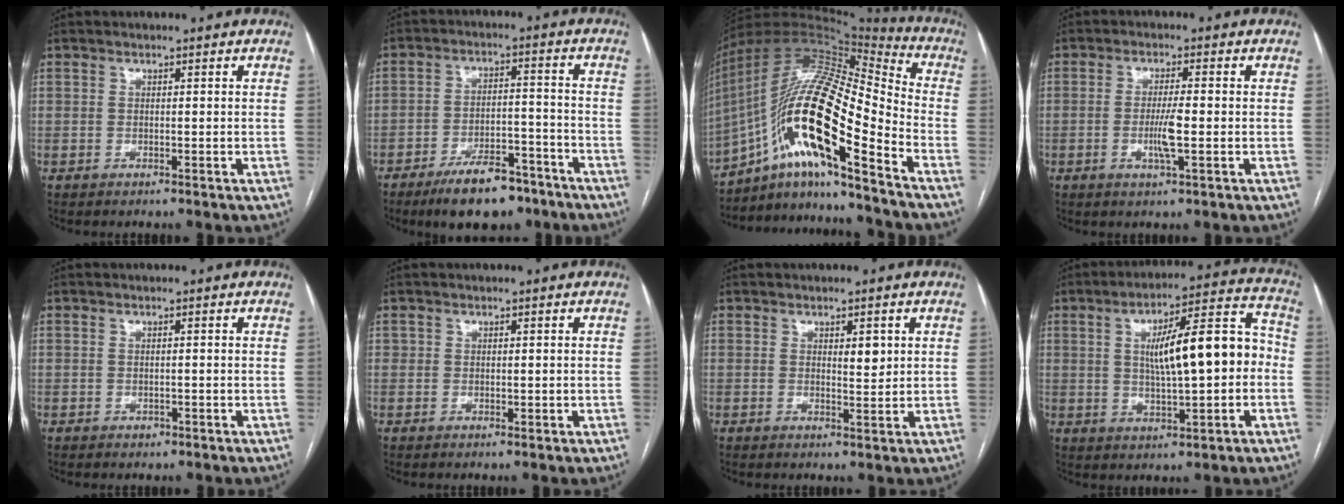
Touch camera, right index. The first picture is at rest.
{"total": 10.6, "force": [-7.8, 4.0, 6.0], "torque": [-0.094, 0.006, -0.126]}
{"total": 21.9, "force": [-10.2, 3.6, 19.1], "torque": [-0.375, 0.008, -0.180]}
{"total": 4.3, "force": [-0.9, 0.2, 4.2], "torque": [-0.083, -0.007, -0.015]}
{"total": 0.7, "force": [-0.2, 0.6, 0.3], "torque": [-0.003, 0.001, 0.001]}
{"total": 1.0, "force": [0.2, 0.9, 0.4], "torque": [-0.001, -0.001, 0.005]}
{"total": 2.7, "force": [1.0, 0.9, 2.3], "torque": [-0.033, -0.006, 0.016]}
{"total": 14.2, "force": [0.4, 3.3, 13.8], "torque": [-0.211, 0.037, 0.010]}